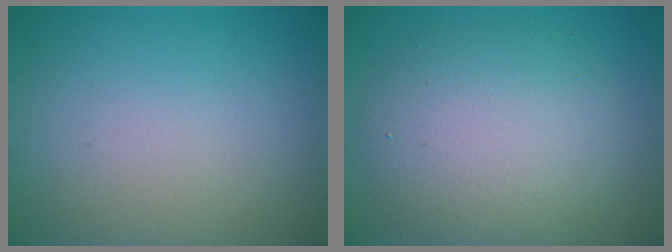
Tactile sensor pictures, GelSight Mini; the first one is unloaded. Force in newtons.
{"total": 6.7, "press": 6.7, "slide": 0.9}